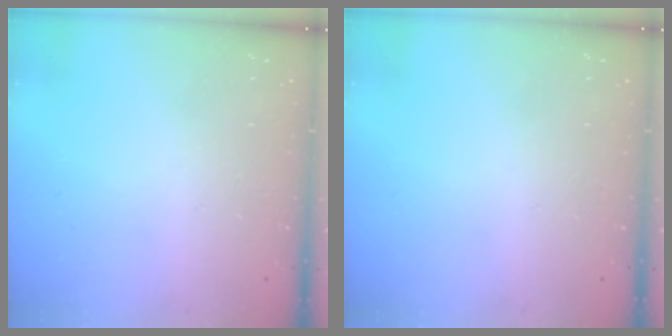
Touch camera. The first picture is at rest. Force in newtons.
{"total": 0.0}